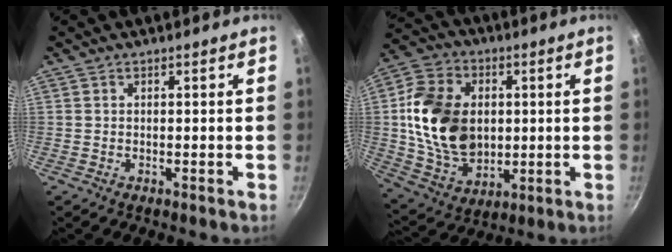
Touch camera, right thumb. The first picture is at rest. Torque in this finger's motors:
{"motor_torque": [2.12, 2.32, 1.57, -0.04, 0.20]}